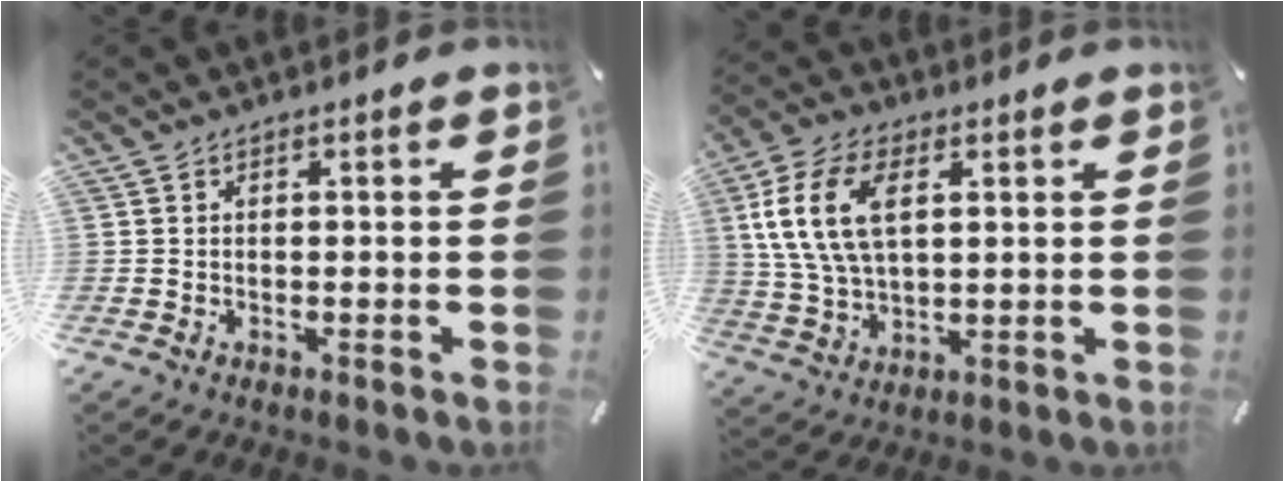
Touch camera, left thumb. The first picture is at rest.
{"total": 12.5, "force": [3.5, 7.7, 9.2], "torque": [-0.228, 0.001, 0.058]}